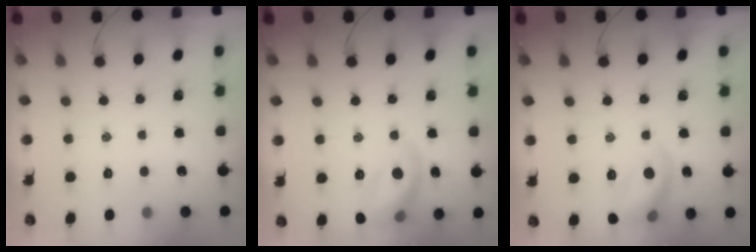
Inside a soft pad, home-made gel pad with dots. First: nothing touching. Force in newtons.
{"total": 11.1, "press": 11.1, "slide": 0.5}
{"total": 12.5, "press": 12.3, "slide": 2.3}